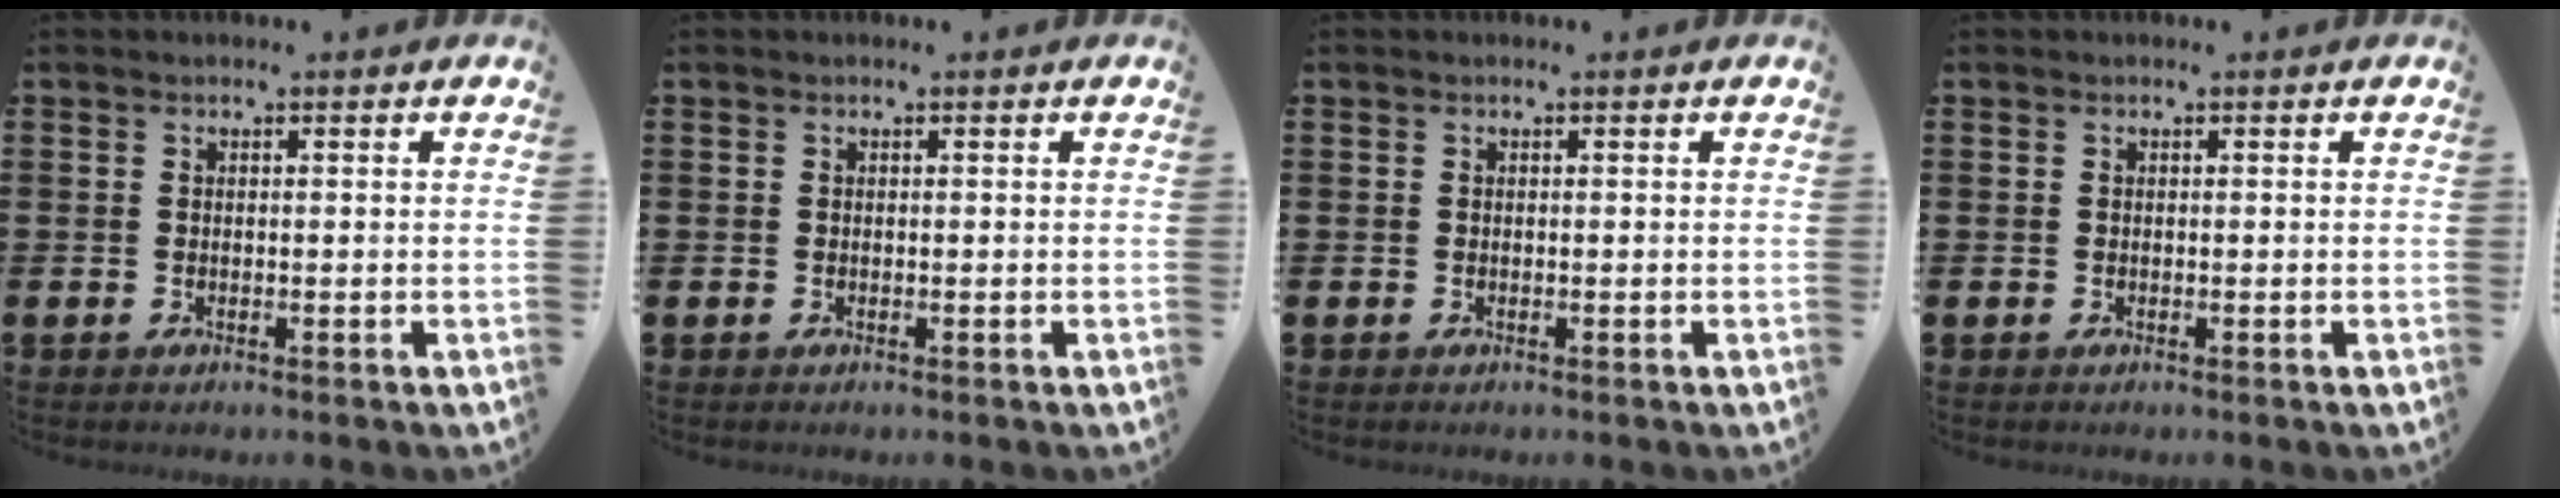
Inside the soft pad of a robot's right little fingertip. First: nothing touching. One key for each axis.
{"total": 0.0}
{"total": 0.0}
{"total": 0.0}